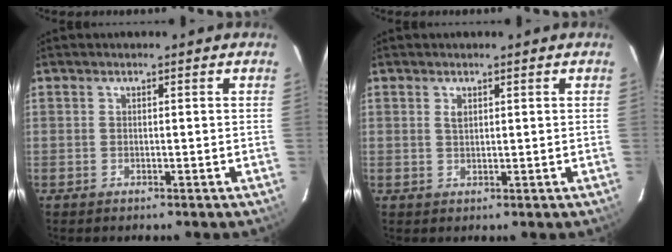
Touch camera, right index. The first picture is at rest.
{"total": 1.1, "force": [0.5, 0.6, 0.8], "torque": [-0.014, 0.002, 0.010]}